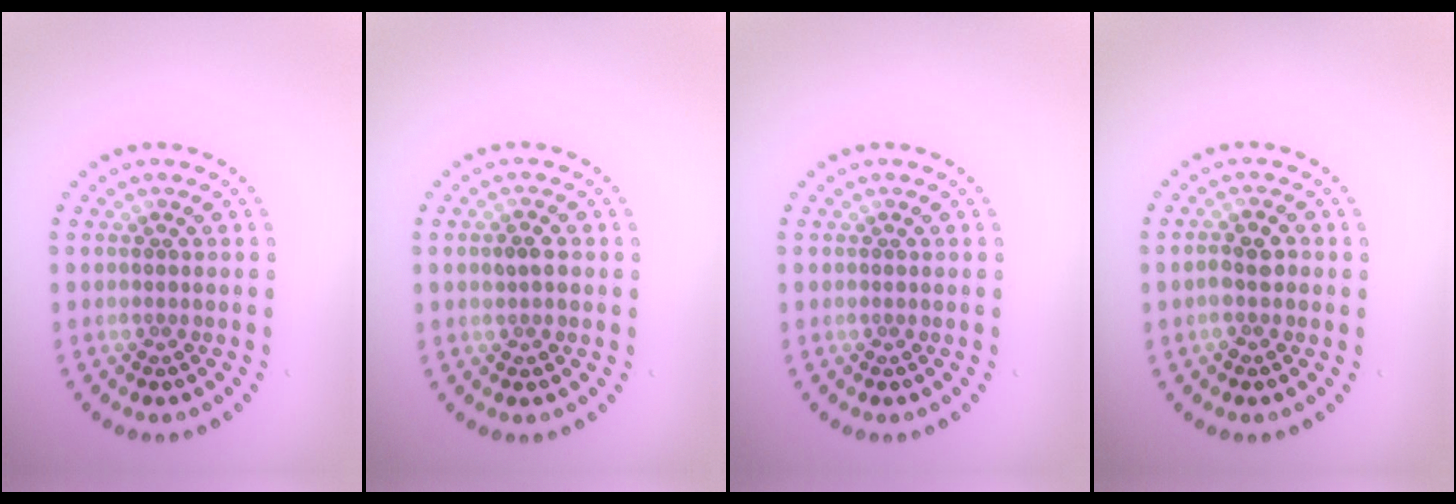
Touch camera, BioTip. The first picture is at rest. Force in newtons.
{"total": 1.5, "press": 1.5, "slide": 0.1}
{"total": 0.0}
{"total": 1.9, "press": 1.9, "slide": 0.5}